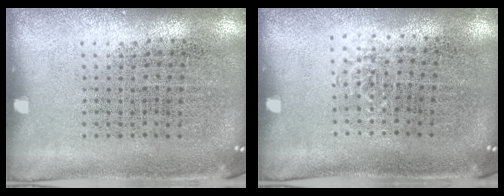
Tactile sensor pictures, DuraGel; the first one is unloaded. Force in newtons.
{"total": 0.6, "press": 0.5, "slide": 0.3}